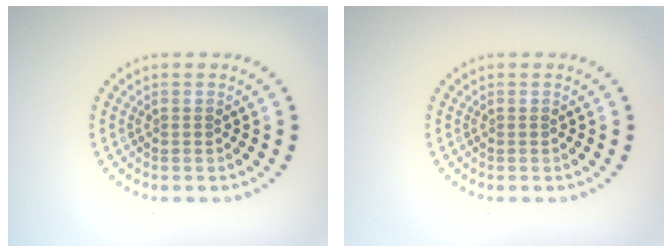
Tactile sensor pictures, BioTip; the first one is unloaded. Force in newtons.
{"total": 0.0}